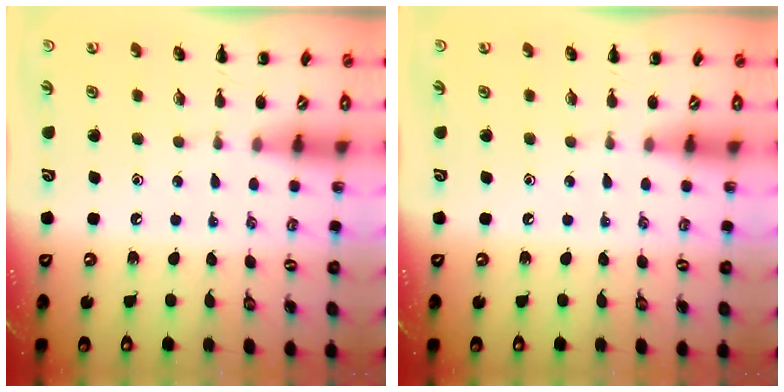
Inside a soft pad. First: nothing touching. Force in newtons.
{"total": 0.0}